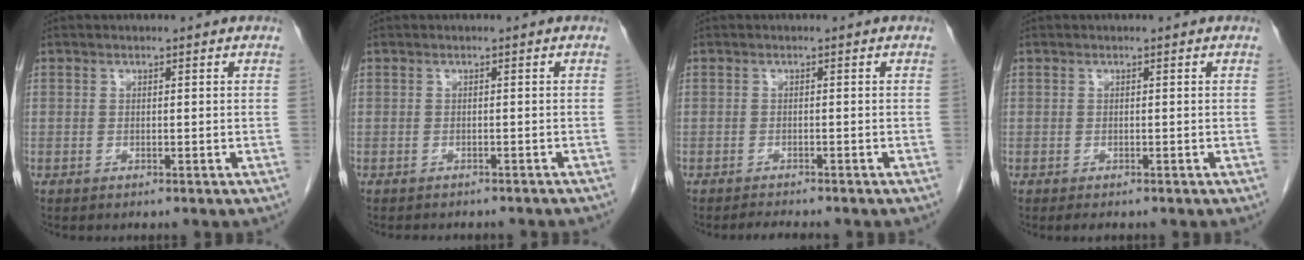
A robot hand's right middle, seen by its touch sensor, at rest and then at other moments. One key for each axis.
{"total": 7.4, "fx": -6.6, "fy": 1.8, "fz": 2.8, "tx": -0.032, "ty": -0.004, "tz": -0.070}
{"total": 2.4, "fx": -2.3, "fy": -0.1, "fz": 0.8, "tx": -0.015, "ty": -0.009, "tz": -0.033}
{"total": 1.3, "fx": -1.1, "fy": 0.4, "fz": 0.6, "tx": -0.011, "ty": -0.004, "tz": -0.011}